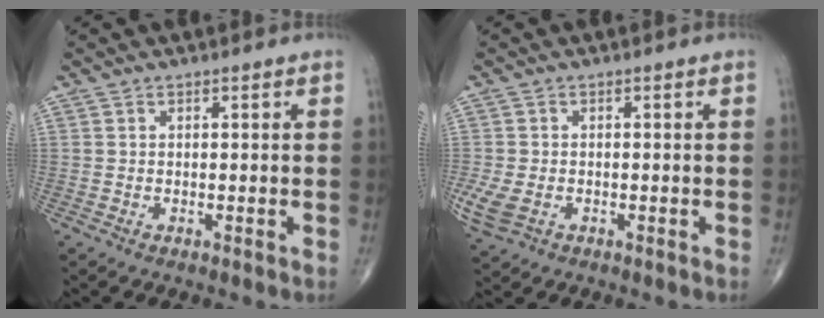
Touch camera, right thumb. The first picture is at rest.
{"total": 4.8, "force": [-1.3, 3.3, 3.2], "torque": [-0.082, -0.001, -0.019]}